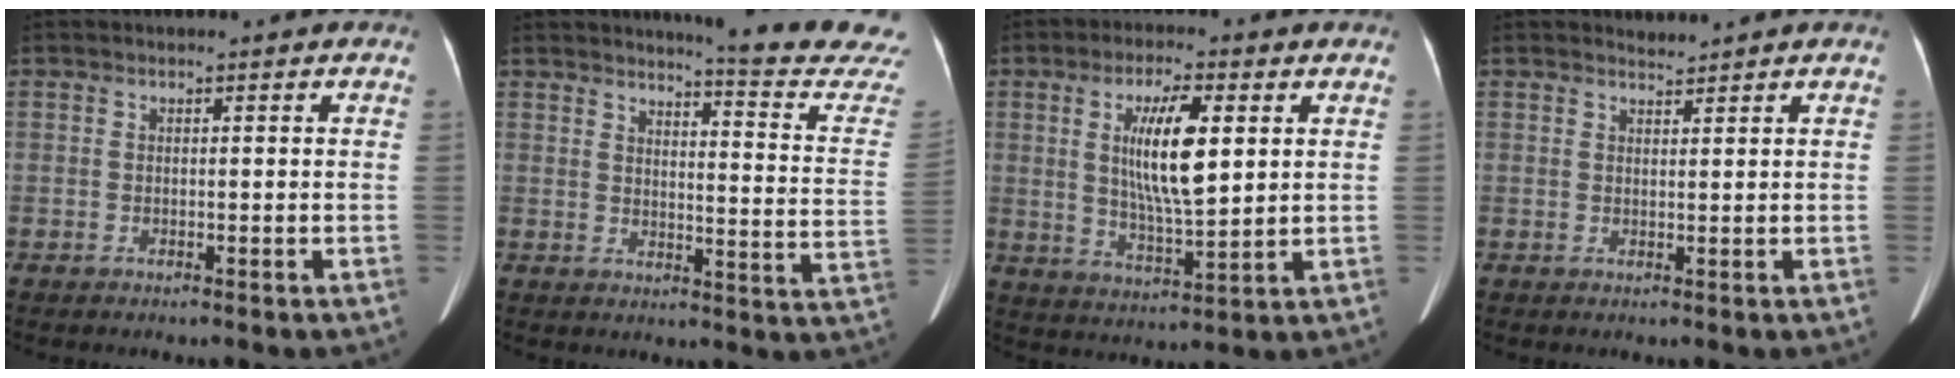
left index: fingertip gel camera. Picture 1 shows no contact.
{"total": 15.7, "force": [15.1, -1.6, 3.9], "torque": [-0.048, -0.133, 0.159]}
{"total": 9.9, "force": [2.3, 1.8, 9.5], "torque": [-0.175, -0.010, 0.044]}
{"total": 1.1, "force": [1.0, -0.3, -0.3], "torque": [-0.006, -0.001, 0.020]}